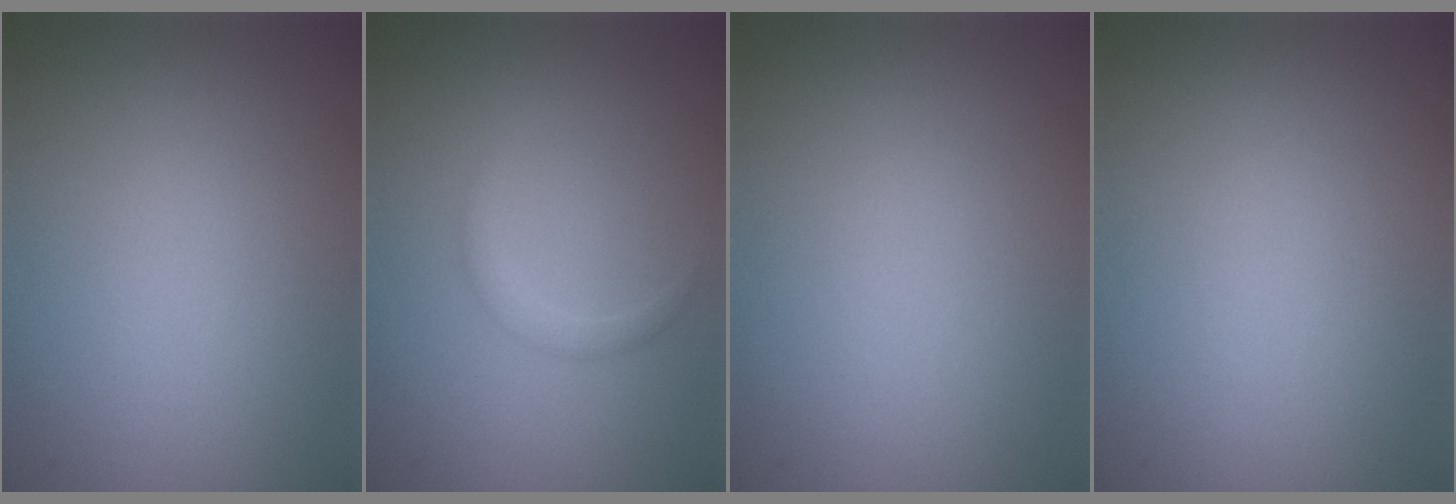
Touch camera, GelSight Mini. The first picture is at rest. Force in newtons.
{"total": 1.2, "press": 1.1, "slide": 0.1}
{"total": 0.0}
{"total": 0.0}